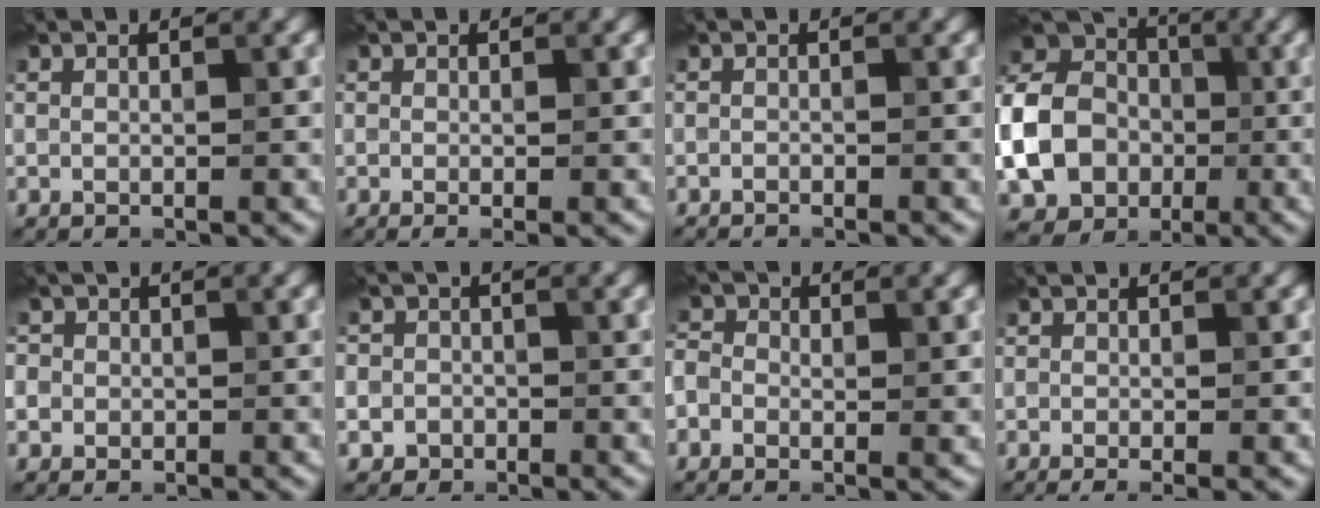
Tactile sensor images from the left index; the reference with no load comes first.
{"total": 1.2, "force": [-0.4, 0.4, 1.0], "torque": [-0.016, -0.005, -0.001]}
{"total": 1.1, "force": [-1.0, -0.2, 0.2], "torque": [-0.004, -0.001, -0.018]}
{"total": 15.9, "force": [-2.1, 13.8, 7.6], "torque": [-0.185, 0.002, -0.075]}
{"total": 4.3, "force": [0.8, 3.8, 1.7], "torque": [-0.020, 0.040, -0.017]}
{"total": 5.2, "force": [-1.0, 5.0, 1.3], "torque": [-0.012, 0.019, -0.053]}
{"total": 3.5, "force": [-0.1, 2.7, 2.2], "torque": [-0.032, 0.017, -0.019]}
{"total": 2.0, "force": [-0.8, 0.8, 1.6], "torque": [-0.024, -0.003, -0.004]}